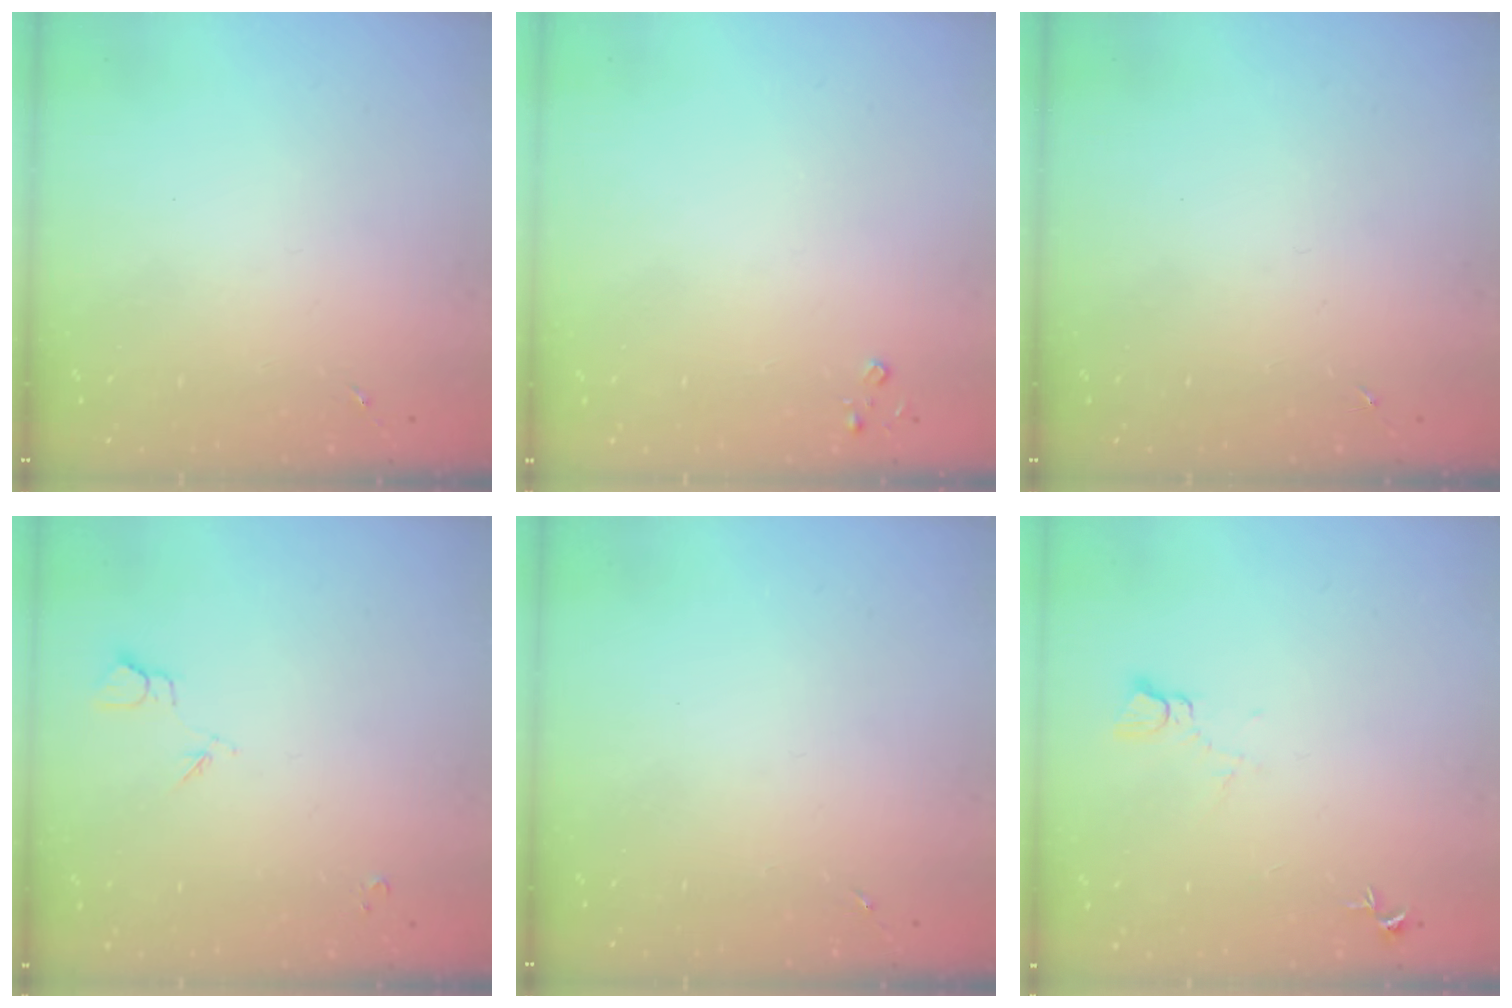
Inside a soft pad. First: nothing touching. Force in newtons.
{"total": 2.6, "press": 2.6, "slide": 0.3}
{"total": 0.0}
{"total": 3.9, "press": 3.9, "slide": 0.7}
{"total": 0.0}
{"total": 4.3, "press": 4.3, "slide": 0.4}